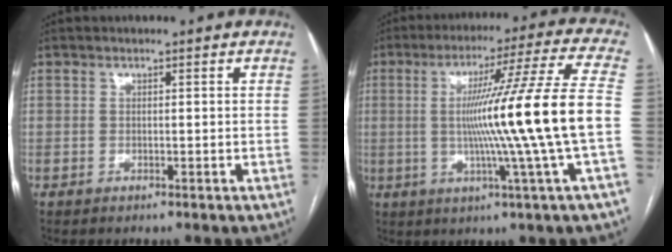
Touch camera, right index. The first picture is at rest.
{"total": 18.1, "force": [-1.6, -3.1, 17.8], "torque": [-0.274, -0.006, -0.035]}